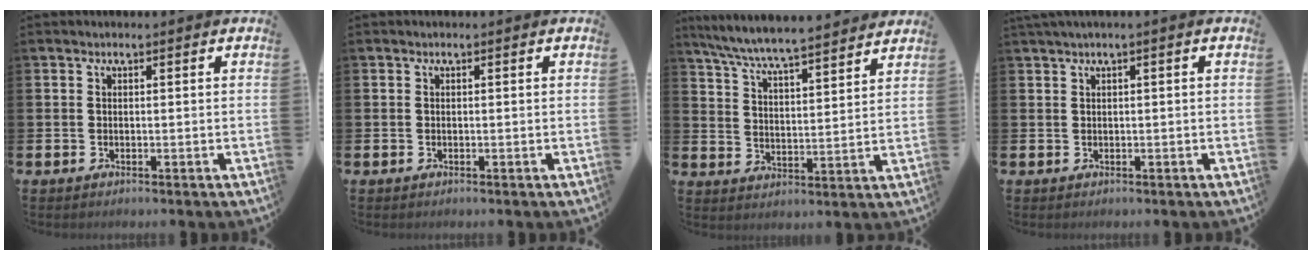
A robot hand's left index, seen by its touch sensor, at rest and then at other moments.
{"total": 0.0}
{"total": 7.2, "force": [7.0, 0.1, 1.8], "torque": [-0.062, -0.050, 0.122]}
{"total": 1.0, "force": [0.5, -0.1, 0.9], "torque": [-0.017, 0.001, 0.010]}